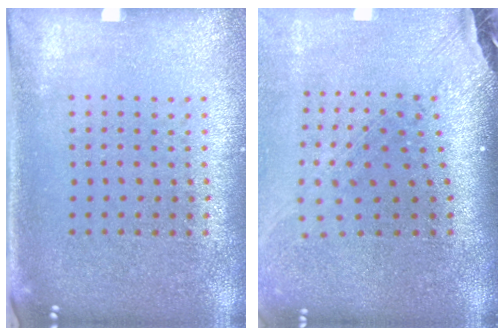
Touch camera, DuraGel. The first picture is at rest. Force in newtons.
{"total": 2.2, "press": 1.8, "slide": 1.4}